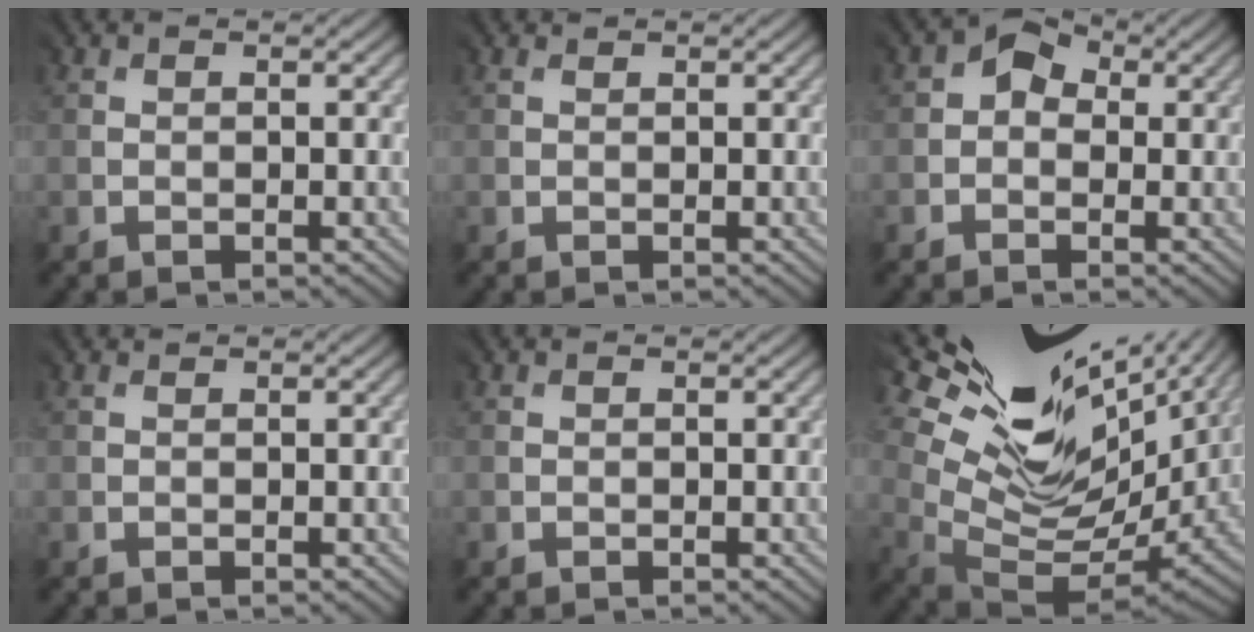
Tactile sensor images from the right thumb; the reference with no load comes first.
{"total": 0.8, "force": [0.6, 0.4, 0.3], "torque": [-0.008, -0.001, 0.013]}
{"total": 3.5, "force": [0.4, 2.9, 2.0], "torque": [-0.036, 0.003, -0.003]}
{"total": 0.6, "force": [0.3, 0.3, 0.3], "torque": [-0.008, -0.001, 0.006]}
{"total": 0.0}
{"total": 14.6, "force": [7.4, 5.7, 11.3], "torque": [-0.202, 0.024, 0.166]}